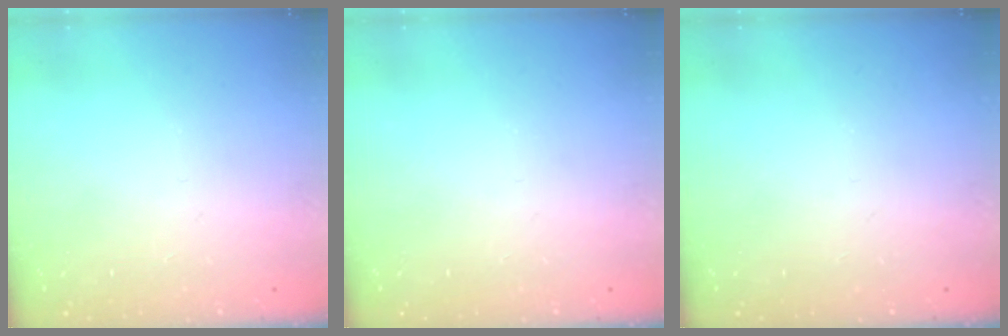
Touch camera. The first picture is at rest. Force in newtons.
{"total": 0.0}
{"total": 0.0}